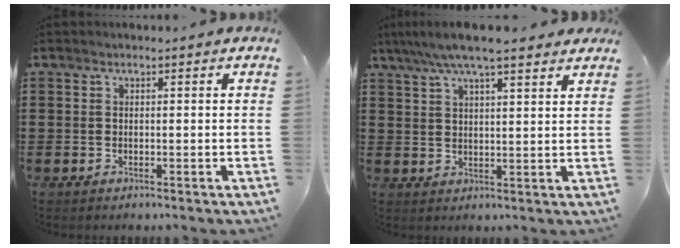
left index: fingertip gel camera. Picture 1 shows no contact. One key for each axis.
{"total": 6.9, "fx": 5.5, "fy": 0.8, "fz": 4.2, "tx": -0.093, "ty": -0.008, "tz": 0.098}